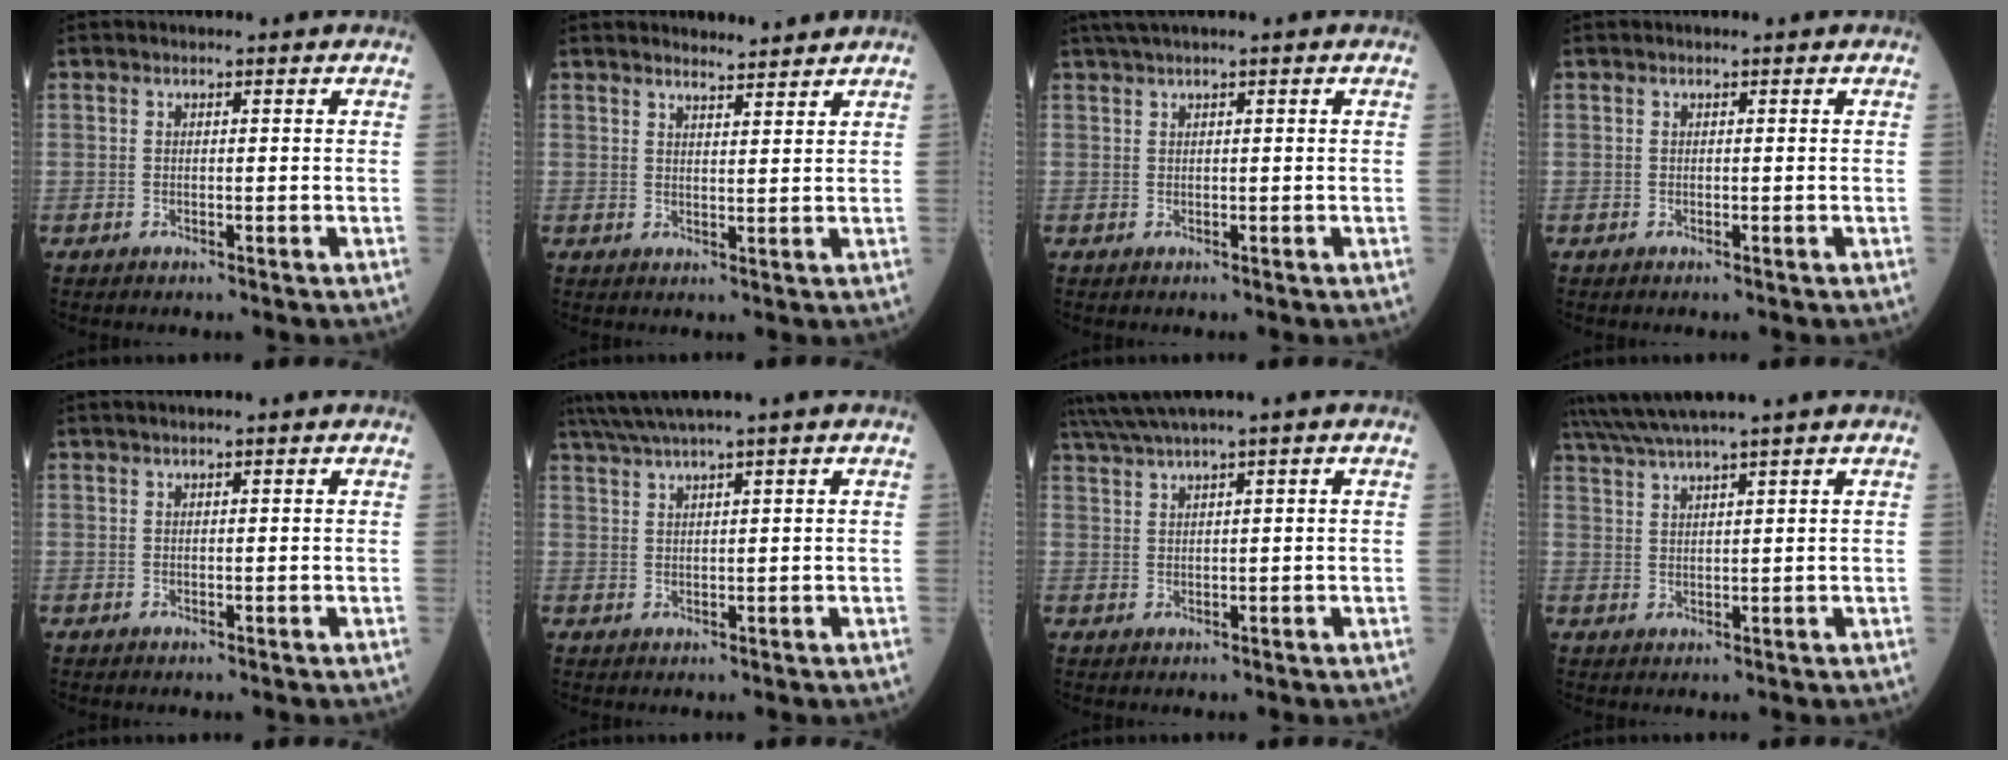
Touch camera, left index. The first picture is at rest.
{"total": 3.5, "force": [3.4, 0.1, 0.3], "torque": [-0.014, -0.001, 0.049]}
{"total": 2.3, "force": [1.5, -0.4, 1.6], "torque": [-0.040, 0.017, 0.036]}
{"total": 0.0}
{"total": 0.9, "force": [0.6, -0.2, 0.6], "torque": [-0.016, 0.011, 0.017]}
{"total": 5.1, "force": [3.9, -1.2, 3.0], "torque": [-0.067, 0.018, 0.080]}
{"total": 4.8, "force": [3.6, -1.0, 3.1], "torque": [-0.073, 0.018, 0.077]}
{"total": 6.2, "force": [5.2, -1.8, 2.8], "torque": [-0.056, 0.017, 0.101]}